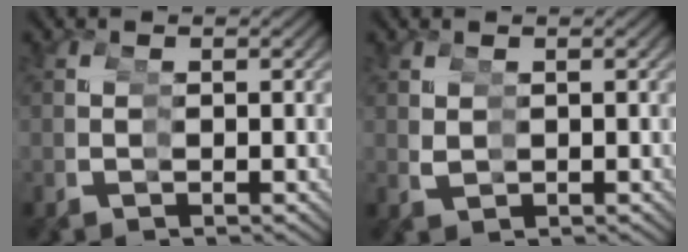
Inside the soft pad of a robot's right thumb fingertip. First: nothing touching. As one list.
[{"total": 1.5, "force": [1.1, 1.0, 0.0], "torque": [0.004, 0.000, 0.023]}]